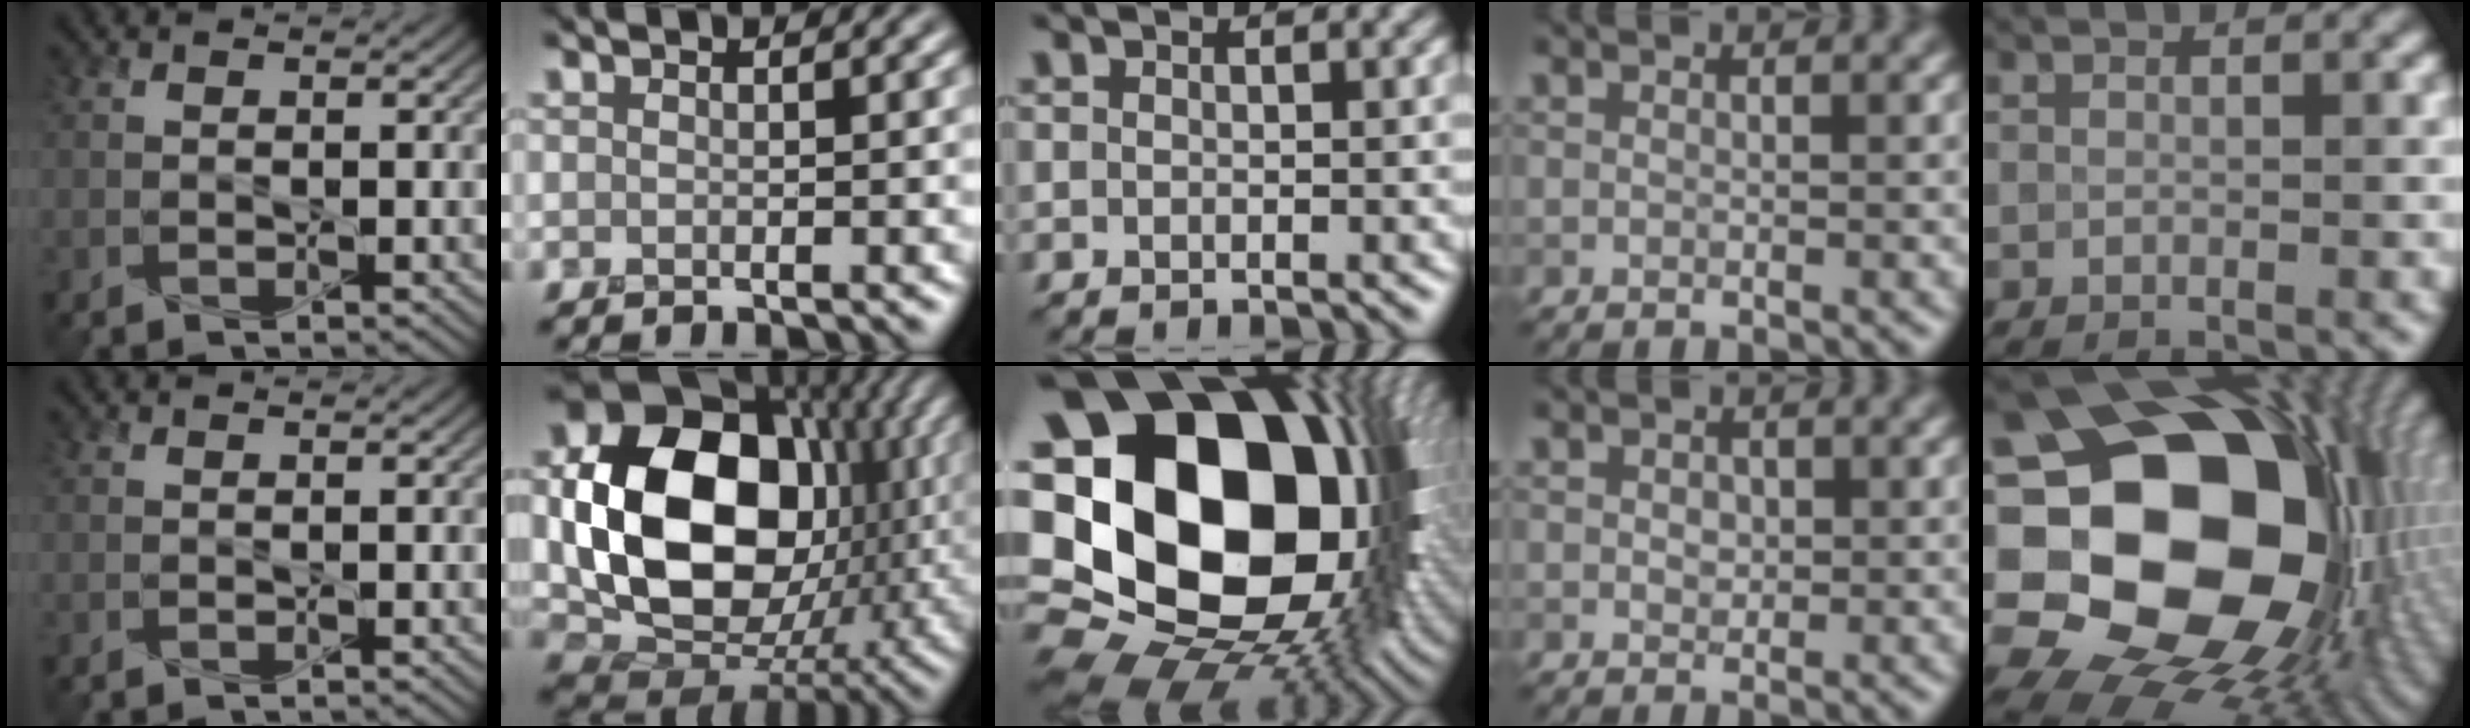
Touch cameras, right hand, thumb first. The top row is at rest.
{"index": {"total": 16.8, "force": [1.2, 12.7, 11.0], "torque": [-0.214, -0.019, 0.026]}, "middle": {"total": 24.6, "force": [1.9, 18.0, 16.5], "torque": [-0.319, -0.003, 0.015]}, "ring": {"total": 0.9, "force": [0.2, 0.7, 0.4], "torque": [-0.006, -0.001, 0.003]}, "little": {"total": 20.7, "force": [1.4, 16.0, 13.0], "torque": [-0.264, -0.020, 0.049]}}